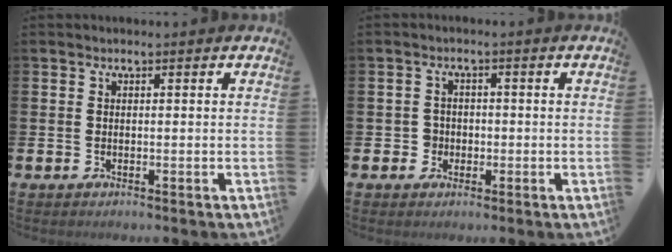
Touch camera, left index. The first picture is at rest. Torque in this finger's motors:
{"motor_torque": [-0.07, -0.10, -0.04, -0.02]}